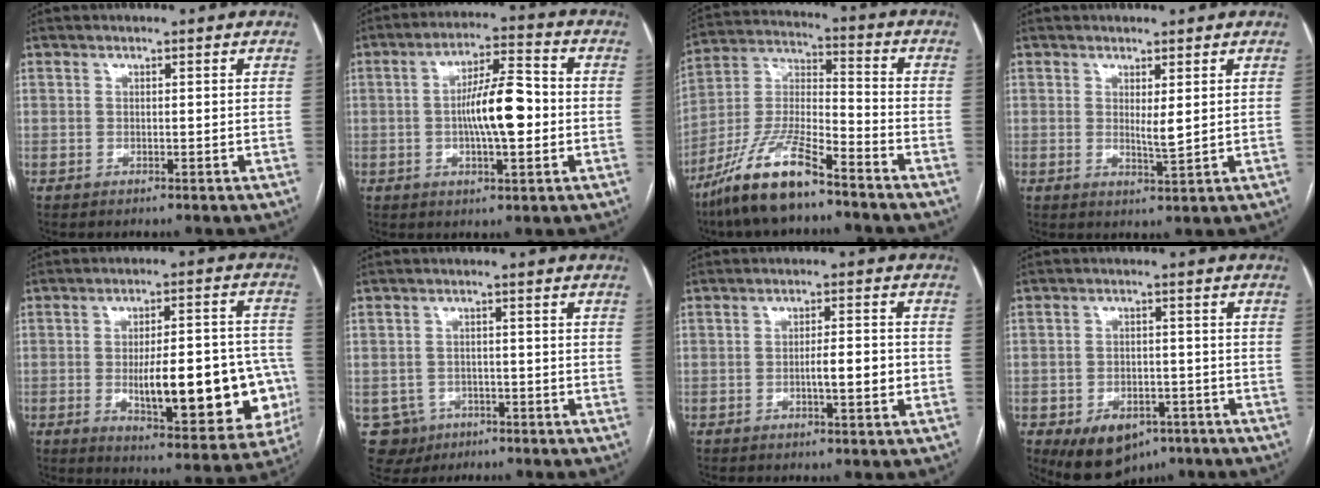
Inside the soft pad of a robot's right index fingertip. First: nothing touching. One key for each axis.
{"total": 10.0, "fx": -0.7, "fy": 2.4, "fz": 9.7, "tx": -0.170, "ty": 0.016, "tz": -0.014}
{"total": 13.7, "fx": -10.0, "fy": 2.3, "fz": 9.1, "tx": -0.193, "ty": -0.009, "tz": -0.190}
{"total": 2.4, "fx": 0.7, "fy": 0.2, "fz": 2.3, "tx": -0.043, "ty": -0.010, "tz": 0.016}
{"total": 20.2, "fx": -4.1, "fy": 5.9, "fz": 18.9, "tx": -0.192, "ty": 0.027, "tz": -0.032}
{"total": 5.5, "fx": -2.3, "fy": 5.0, "fz": 0.3, "tx": -0.004, "ty": 0.009, "tz": -0.031}
{"total": 4.6, "fx": -1.0, "fy": 0.7, "fz": 4.4, "tx": -0.071, "ty": 0.004, "tz": -0.012}
{"total": 9.4, "fx": -5.4, "fy": 6.1, "fz": 4.7, "tx": -0.069, "ty": 0.009, "tz": -0.071}